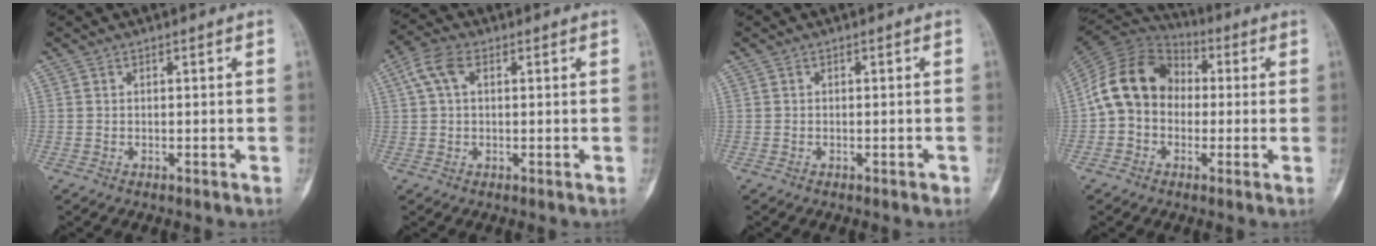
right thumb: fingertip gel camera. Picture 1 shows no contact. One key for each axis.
{"total": 5.1, "fx": 1.7, "fy": 2.8, "fz": 3.9, "tx": -0.090, "ty": 0.018, "tz": 0.031}
{"total": 0.7, "fx": -0.5, "fy": 0.3, "fz": 0.4, "tx": -0.004, "ty": 0.000, "tz": -0.008}
{"total": 13.1, "fx": 0.0, "fy": 10.6, "fz": 7.7, "tx": -0.126, "ty": 0.034, "tz": -0.015}